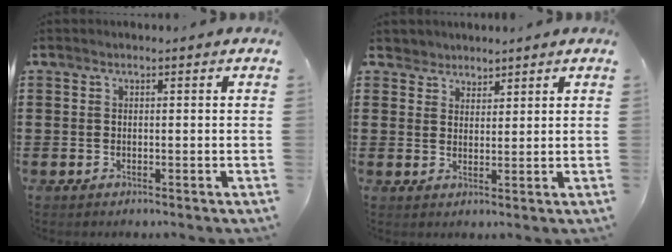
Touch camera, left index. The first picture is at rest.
{"total": 2.6, "force": [2.2, 1.3, -0.4], "torque": [-0.002, 0.006, 0.043]}